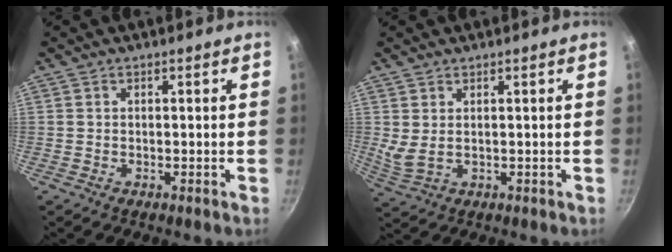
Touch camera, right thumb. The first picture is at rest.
{"total": 3.3, "force": [0.9, 1.7, 2.8], "torque": [-0.054, -0.009, 0.028]}